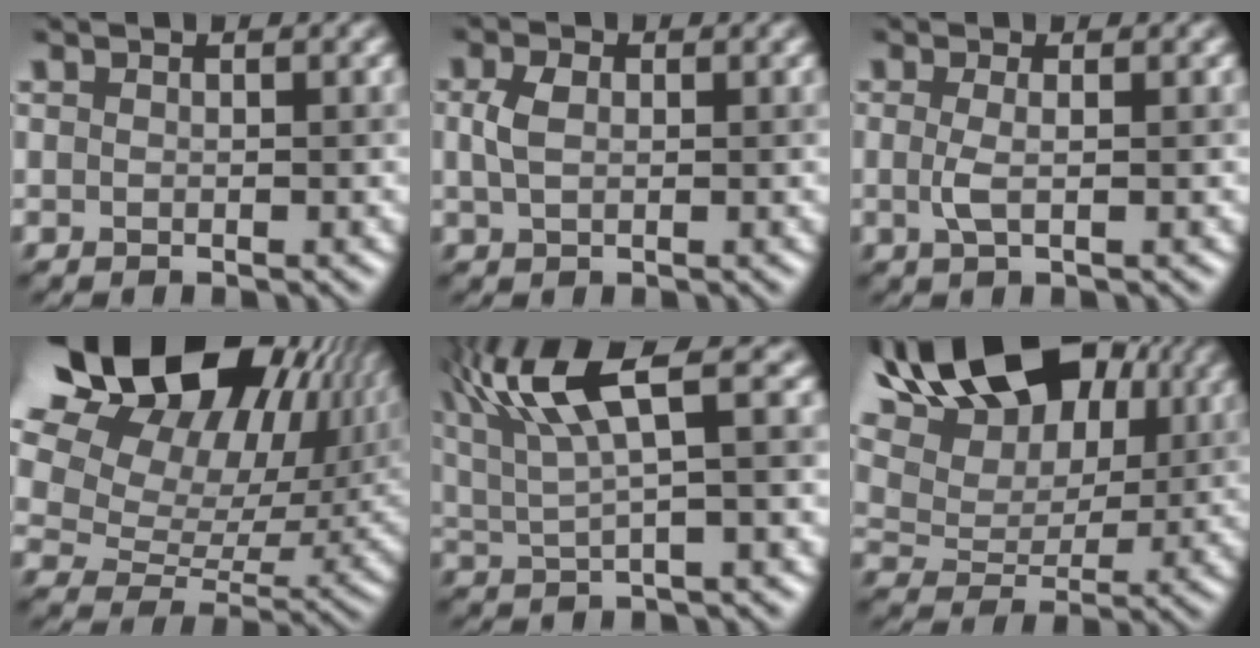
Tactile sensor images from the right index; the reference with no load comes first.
{"total": 2.2, "force": [0.4, 1.4, 1.7], "torque": [-0.040, 0.003, 0.006]}
{"total": 1.7, "force": [-0.1, 0.4, 1.6], "torque": [-0.034, -0.001, -0.004]}
{"total": 19.8, "force": [10.0, 12.0, 12.3], "torque": [-0.215, 0.062, 0.166]}
{"total": 8.3, "force": [3.8, 1.8, 7.1], "torque": [-0.135, 0.021, 0.074]}
{"total": 19.5, "force": [10.2, 11.9, 11.6], "torque": [-0.214, 0.073, 0.157]}